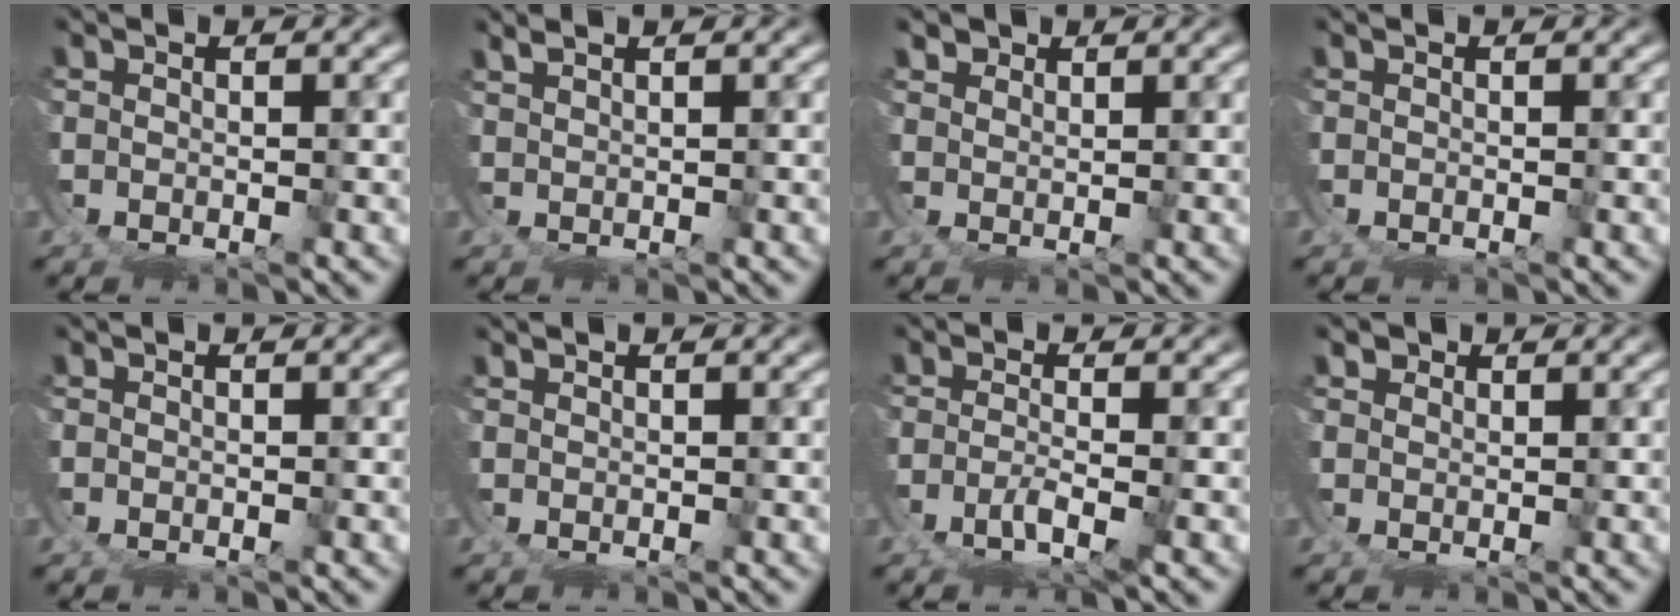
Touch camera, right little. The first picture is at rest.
{"total": 2.5, "force": [2.1, -1.3, -0.5], "torque": [0.016, 0.013, 0.034]}
{"total": 2.6, "force": [2.1, -1.3, -1.0], "torque": [0.023, -0.003, 0.040]}
{"total": 0.0}
{"total": 0.0}
{"total": 1.2, "force": [0.9, -0.6, -0.3], "torque": [0.013, 0.007, 0.014]}
{"total": 2.2, "force": [-1.1, -0.2, 2.0], "torque": [-0.039, -0.013, -0.007]}
{"total": 1.6, "force": [1.3, -0.6, -0.6], "torque": [0.014, -0.004, 0.025]}